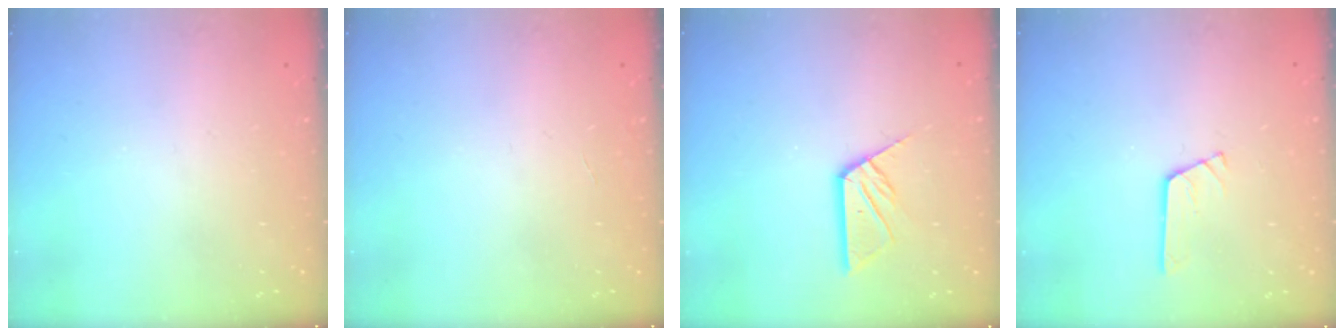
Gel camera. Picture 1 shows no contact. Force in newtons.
{"total": 0.0}
{"total": 8.0, "press": 7.9, "slide": 0.5}
{"total": 2.9, "press": 2.9, "slide": 0.2}